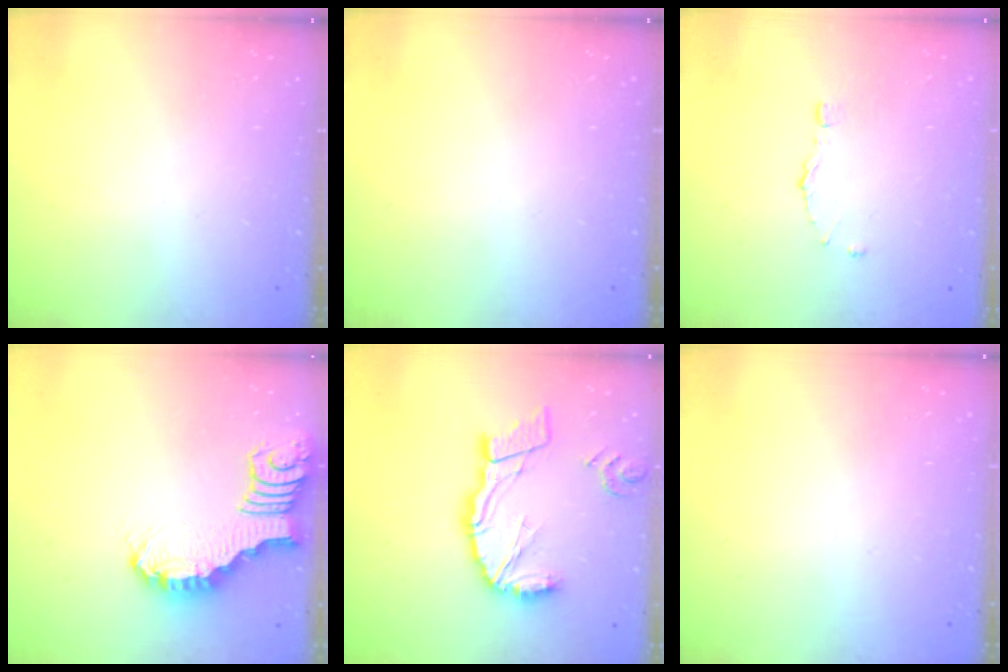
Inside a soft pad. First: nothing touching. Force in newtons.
{"total": 0.0}
{"total": 5.3, "press": 5.3, "slide": 0.5}
{"total": 2.0, "press": 2.0, "slide": 0.1}
{"total": 16.1, "press": 16.0, "slide": 2.2}
{"total": 0.0}